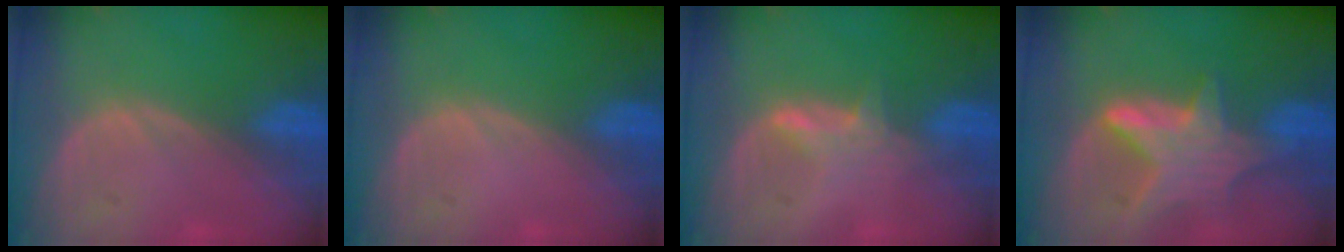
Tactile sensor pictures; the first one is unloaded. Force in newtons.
{"total": 0.0}
{"total": 2.9, "press": 2.9, "slide": 0.4}
{"total": 7.4, "press": 6.9, "slide": 2.6}